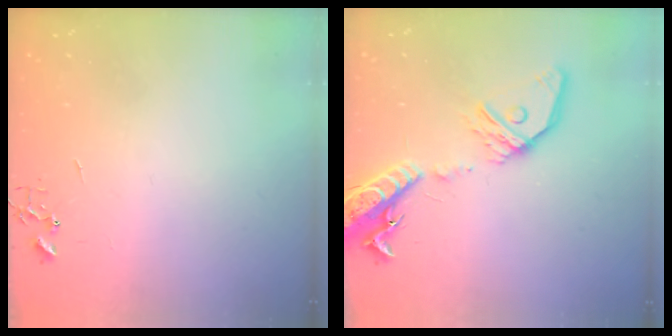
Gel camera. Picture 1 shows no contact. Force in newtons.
{"total": 19.6, "press": 19.2, "slide": 4.0}